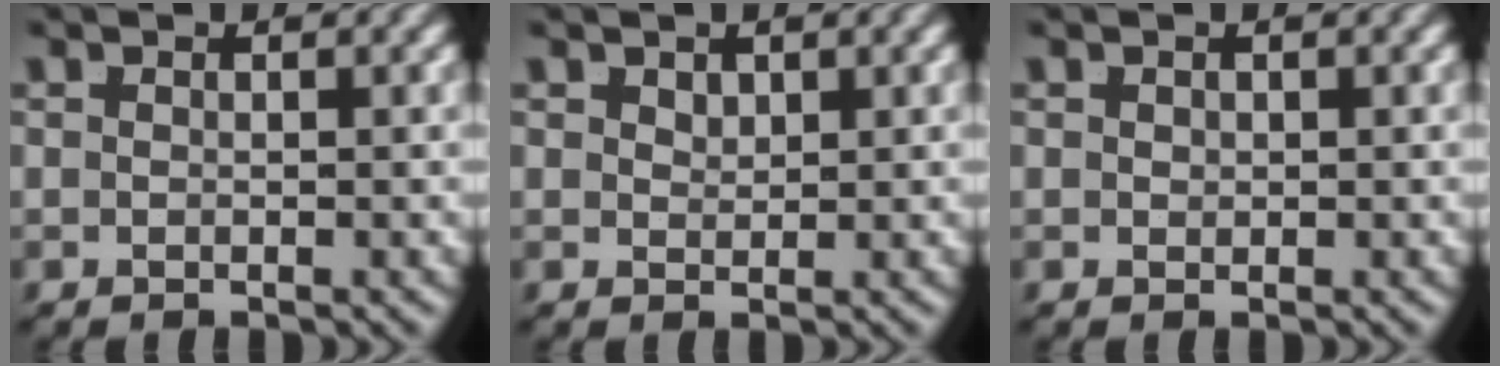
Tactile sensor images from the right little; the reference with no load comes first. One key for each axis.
{"total": 1.0, "fx": 0.9, "fy": -0.1, "fz": 0.2, "tx": 0.003, "ty": -0.008, "tz": 0.029}
{"total": 0.0}